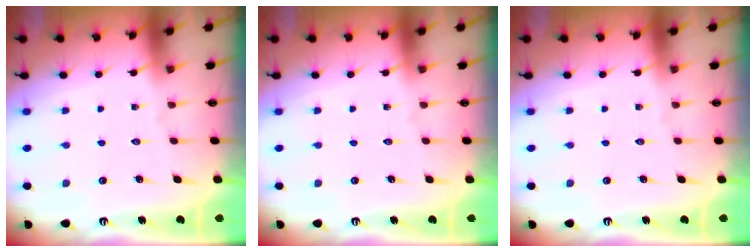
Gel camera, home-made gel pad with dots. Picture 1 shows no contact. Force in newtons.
{"total": 0.0}
{"total": 0.0}